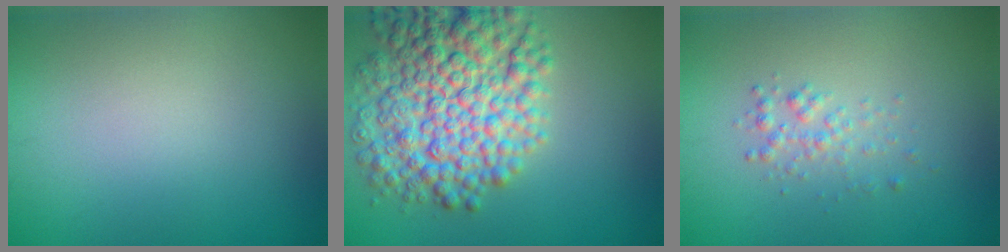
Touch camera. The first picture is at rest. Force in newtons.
{"total": 9.8, "press": 9.8, "slide": 0.2}
{"total": 1.4, "press": 1.4, "slide": 0.1}